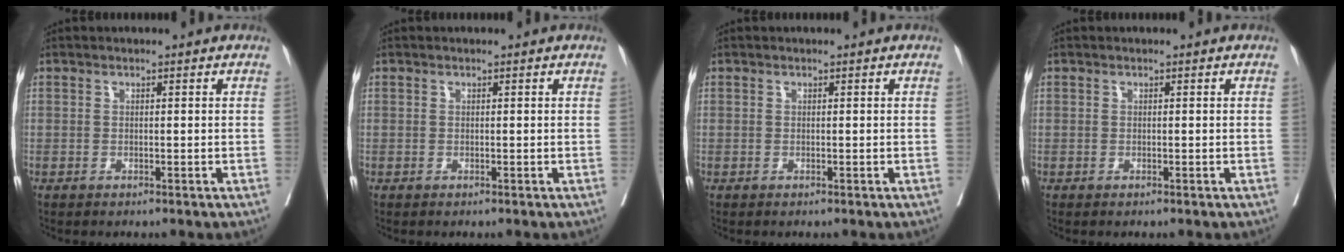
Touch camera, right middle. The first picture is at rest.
{"total": 0.0}
{"total": 0.0}
{"total": 0.0}